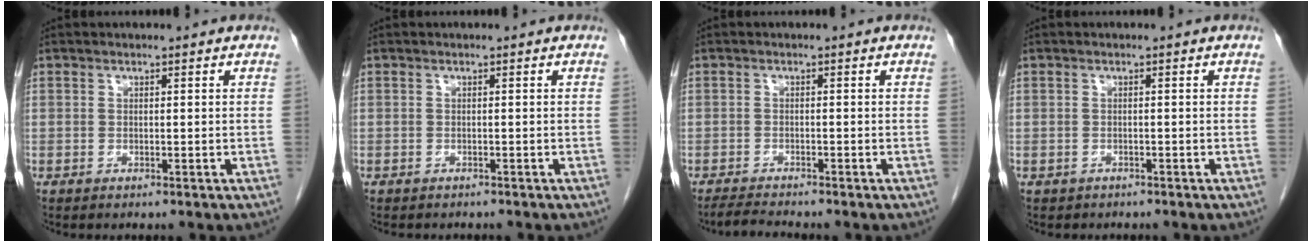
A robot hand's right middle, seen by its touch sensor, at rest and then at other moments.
{"total": 2.3, "force": [-2.0, 0.8, 0.7], "torque": [-0.013, -0.004, -0.022]}
{"total": 2.4, "force": [-2.3, -0.7, 0.5], "torque": [-0.020, -0.017, -0.043]}
{"total": 1.2, "force": [-0.9, 0.8, 0.0], "torque": [-0.014, 0.001, -0.012]}